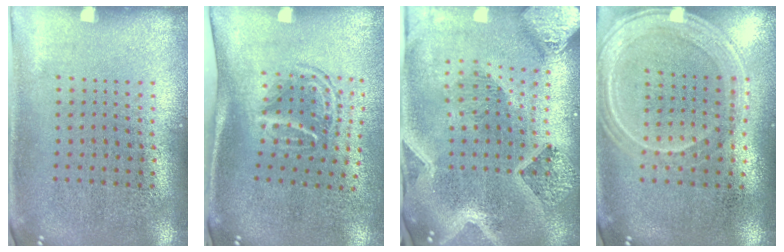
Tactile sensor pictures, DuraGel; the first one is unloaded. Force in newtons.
{"total": 1.7, "press": 1.1, "slide": 1.3}
{"total": 4.1, "press": 3.1, "slide": 2.6}
{"total": 1.2, "press": 1.2, "slide": 0.4}